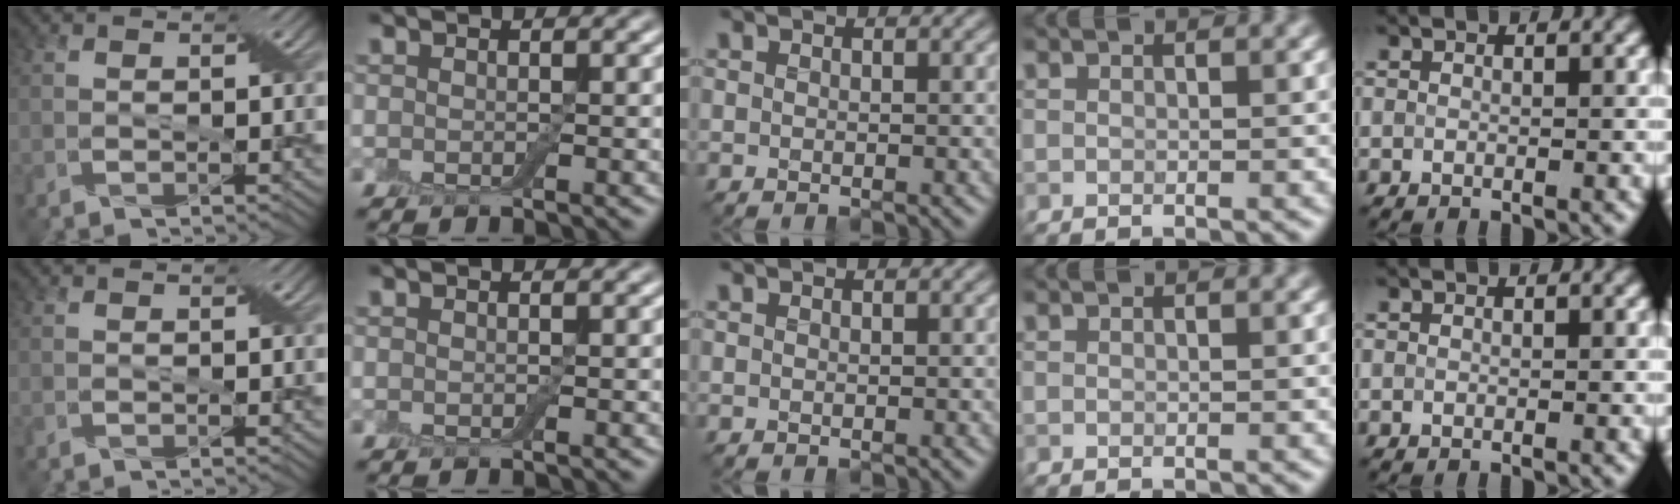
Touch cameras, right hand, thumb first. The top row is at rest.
{}